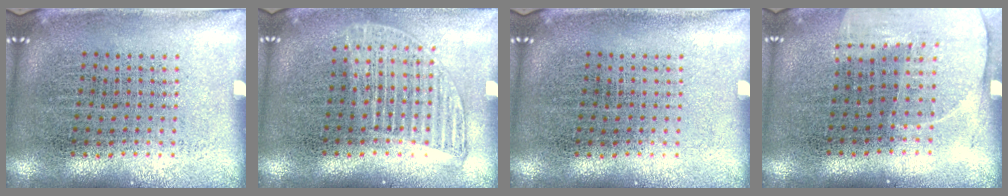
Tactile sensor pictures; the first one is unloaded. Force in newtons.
{"total": 1.2, "press": 1.1, "slide": 0.6}
{"total": 0.0}
{"total": 1.4, "press": 1.3, "slide": 0.5}